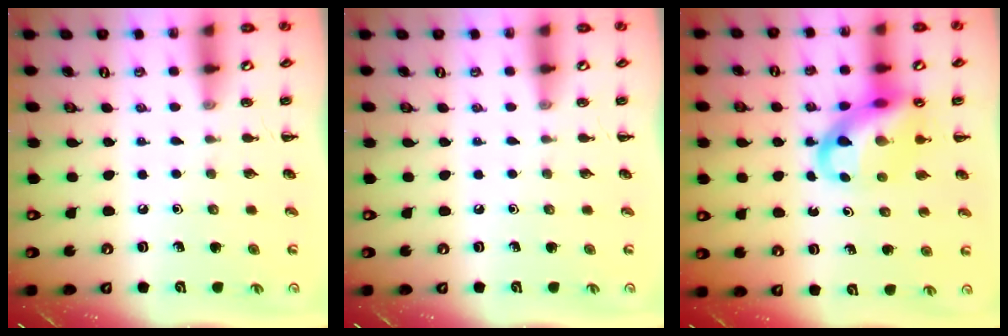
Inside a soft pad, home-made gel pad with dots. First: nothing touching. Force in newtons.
{"total": 0.0}
{"total": 13.4, "press": 12.9, "slide": 3.5}